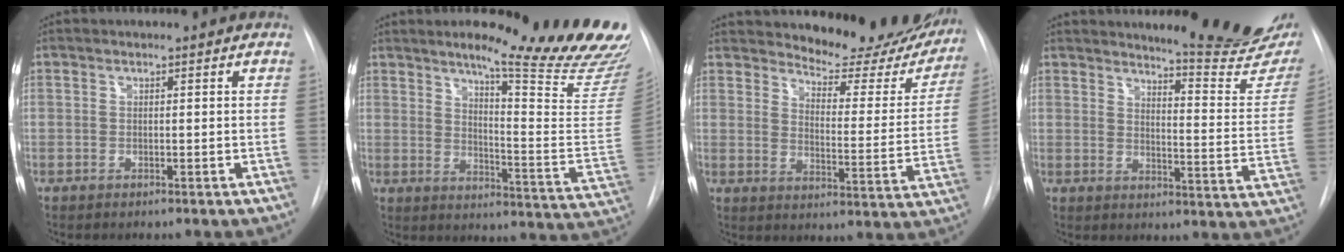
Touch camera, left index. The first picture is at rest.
{"total": 21.7, "force": [17.6, 0.6, 12.7], "torque": [-0.166, -0.095, 0.215]}
{"total": 20.0, "force": [18.4, 5.8, 5.4], "torque": [-0.050, -0.063, 0.215]}
{"total": 16.7, "force": [15.4, 1.0, 6.5], "torque": [-0.080, -0.100, 0.175]}